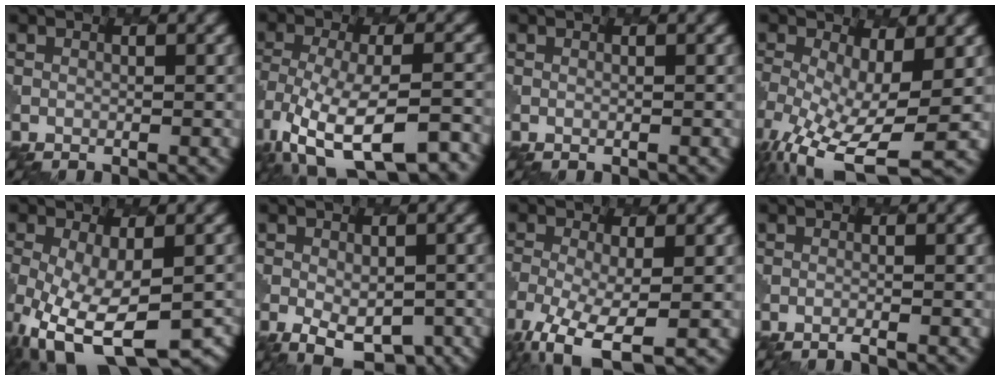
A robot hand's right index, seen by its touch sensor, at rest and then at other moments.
{"total": 12.5, "force": [-7.8, 5.2, 8.3], "torque": [-0.170, -0.026, -0.107]}
{"total": 0.0}
{"total": 10.3, "force": [-3.6, 4.4, 8.5], "torque": [-0.176, -0.031, -0.061]}
{"total": 12.5, "force": [-5.0, 6.1, 9.7], "torque": [-0.179, -0.062, -0.066]}
{"total": 5.9, "force": [-2.5, 3.3, 4.2], "torque": [-0.058, -0.017, -0.032]}
{"total": 7.6, "force": [-4.0, 3.2, 5.7], "torque": [-0.129, -0.027, -0.069]}
{"total": 0.7, "force": [-0.7, 0.1, 0.2], "torque": [0.002, 0.002, -0.018]}